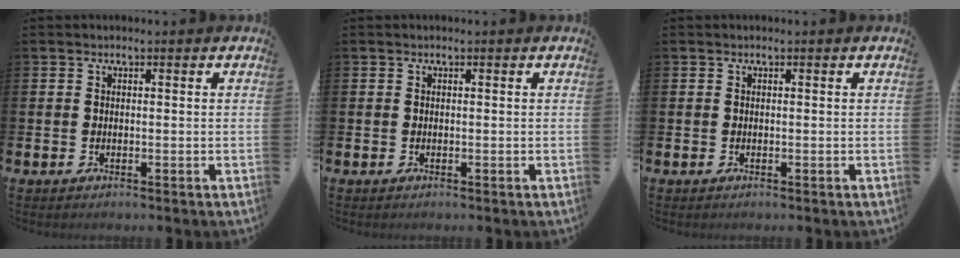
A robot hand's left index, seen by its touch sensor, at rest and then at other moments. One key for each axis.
{"total": 0.0}
{"total": 0.0}